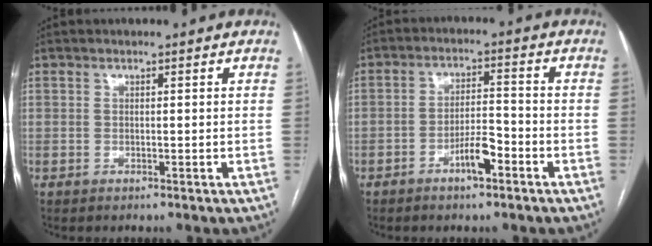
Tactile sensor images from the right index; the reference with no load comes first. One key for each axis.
{"total": 5.2, "fx": -2.9, "fy": 1.3, "fz": 4.1, "tx": -0.077, "ty": 0.007, "tz": -0.051}